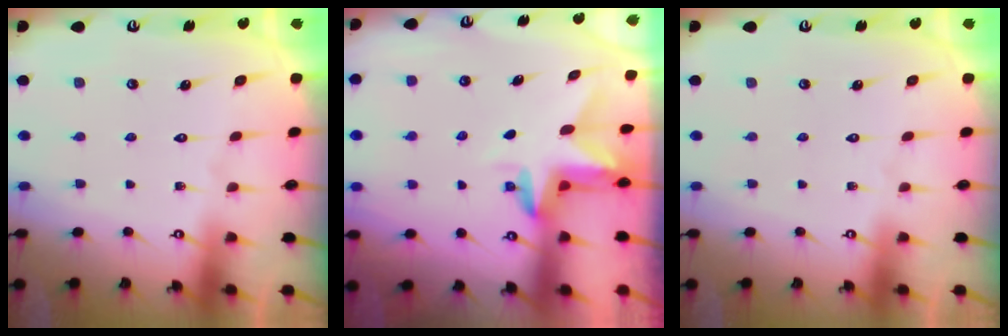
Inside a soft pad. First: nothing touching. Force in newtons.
{"total": 3.0, "press": 3.0, "slide": 0.2}
{"total": 0.0}